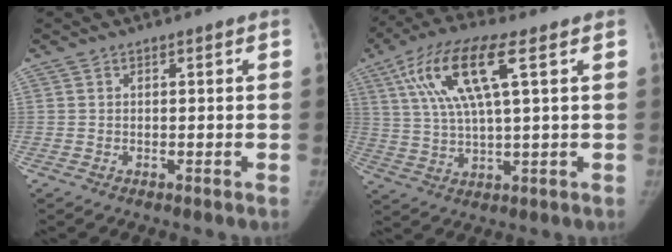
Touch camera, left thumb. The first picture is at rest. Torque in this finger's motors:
{"motor_torque": [0.53, 0.42, 1.36, -1.29, 0.48]}